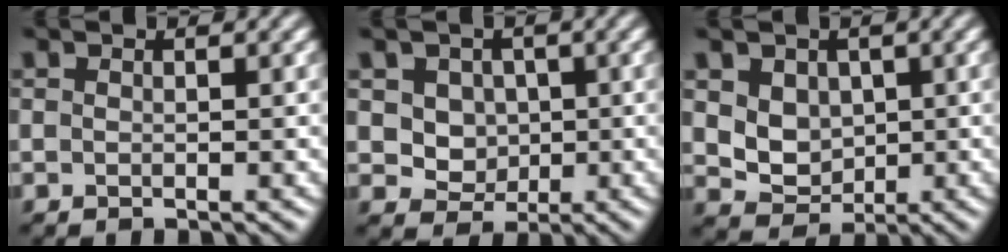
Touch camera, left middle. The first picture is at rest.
{"total": 4.5, "force": [1.3, 3.8, 2.0], "torque": [-0.040, -0.001, 0.028]}
{"total": 4.4, "force": [1.4, 3.6, 2.2], "torque": [-0.050, -0.004, 0.036]}